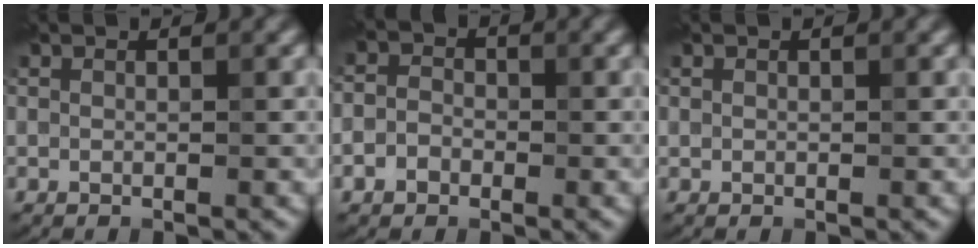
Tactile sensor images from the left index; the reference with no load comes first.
{"total": 2.3, "force": [-0.9, 1.9, 1.0], "torque": [-0.001, 0.000, -0.026]}
{"total": 0.0}